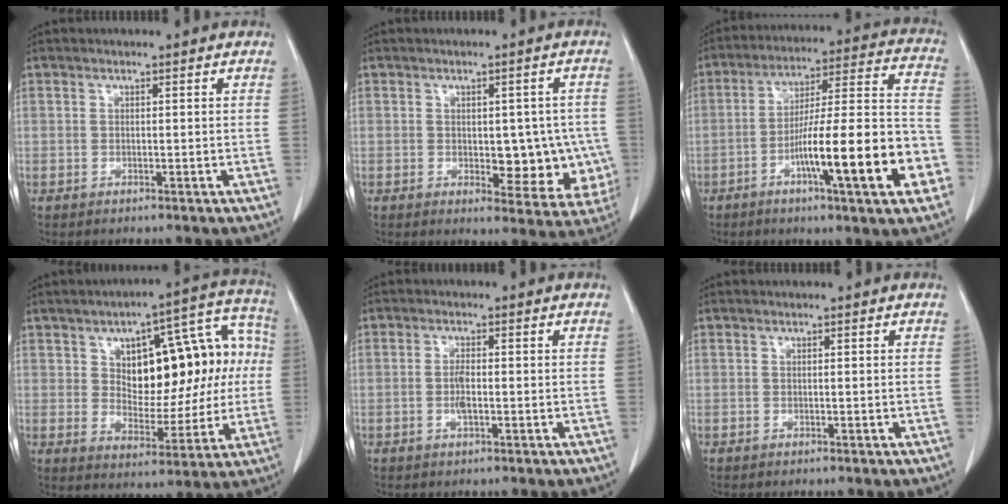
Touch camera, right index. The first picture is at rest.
{"total": 9.2, "force": [-1.0, 4.9, 7.8], "torque": [-0.072, 0.006, -0.002]}
{"total": 19.9, "force": [-7.2, 1.6, 18.5], "torque": [-0.251, 0.012, -0.109]}
{"total": 18.2, "force": [2.8, 8.9, 15.6], "torque": [-0.206, 0.050, 0.049]}
{"total": 2.4, "force": [-0.5, 0.7, 2.3], "torque": [-0.051, 0.000, -0.009]}
{"total": 0.0}